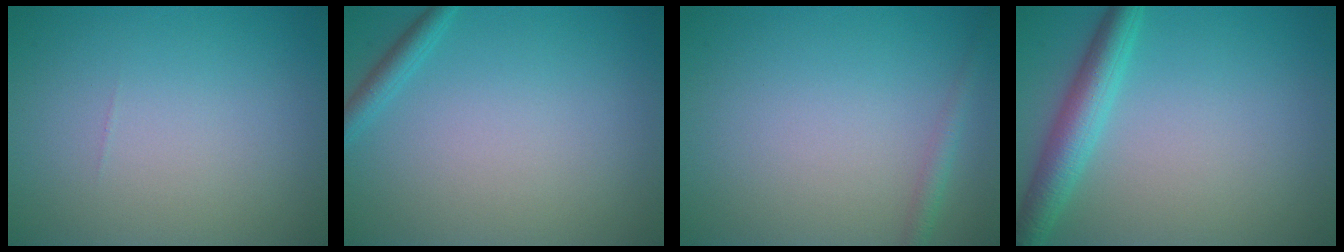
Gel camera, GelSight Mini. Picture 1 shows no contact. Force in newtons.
{"total": 1.5, "press": 1.5, "slide": 0.2}
{"total": 1.3, "press": 1.3, "slide": 0.1}
{"total": 3.9, "press": 3.9, "slide": 0.2}